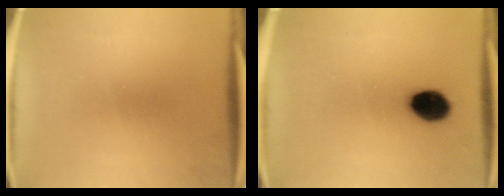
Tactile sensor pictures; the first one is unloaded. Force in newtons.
{"total": 8.4}